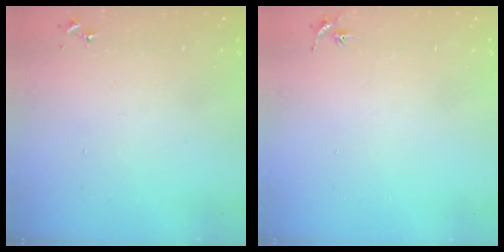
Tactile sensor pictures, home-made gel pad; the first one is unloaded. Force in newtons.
{"total": 2.9, "press": 2.9, "slide": 0.3}